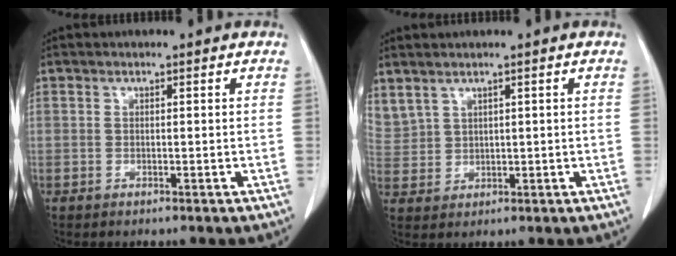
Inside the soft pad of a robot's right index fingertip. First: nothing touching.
{"total": 5.7, "force": [3.7, 3.8, 2.2], "torque": [-0.067, 0.012, 0.094]}